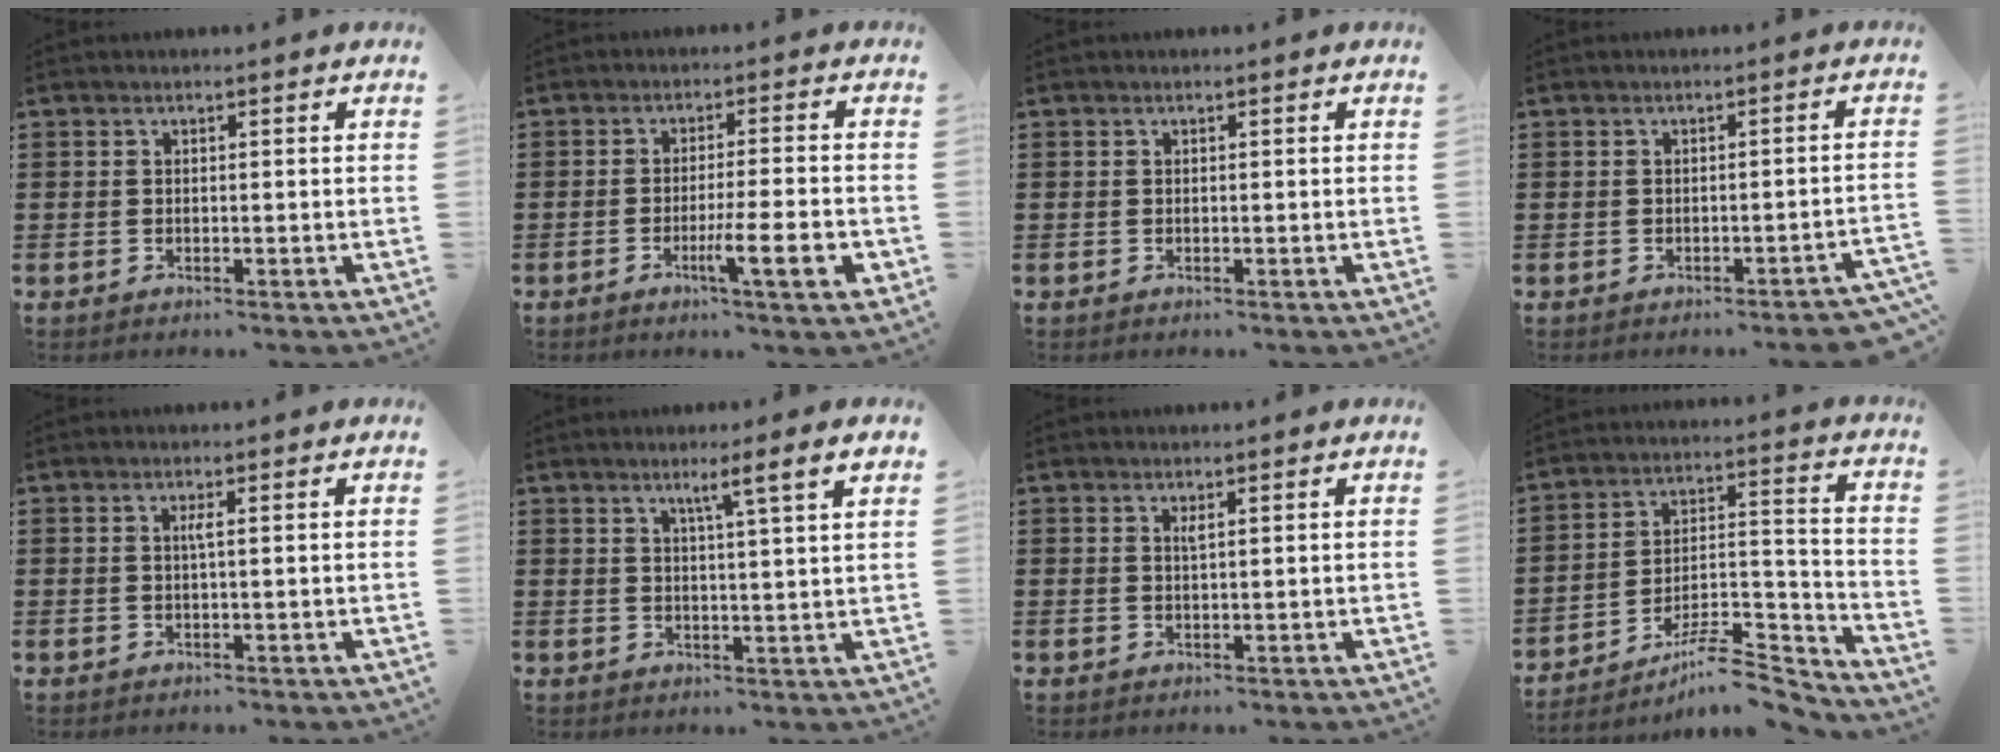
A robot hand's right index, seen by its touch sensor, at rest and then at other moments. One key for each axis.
{"total": 8.2, "fx": -2.9, "fy": 0.8, "fz": 7.6, "tx": -0.121, "ty": -0.006, "tz": -0.047}
{"total": 0.0}
{"total": 1.4, "fx": -1.4, "fy": 0.1, "fz": 0.3, "tx": -0.010, "ty": 0.000, "tz": -0.029}
{"total": 1.3, "fx": 0.1, "fy": -0.2, "fz": 1.3, "tx": -0.024, "ty": -0.003, "tz": 0.000}
{"total": 3.5, "fx": 1.7, "fy": -0.9, "fz": 2.9, "tx": -0.053, "ty": -0.011, "tz": 0.020}
{"total": 0.9, "fx": 0.4, "fy": 0.1, "fz": 0.8, "tx": -0.016, "ty": 0.000, "tz": 0.007}
{"total": 8.7, "fx": -7.2, "fy": 2.3, "fz": 4.3, "tx": -0.058, "ty": 0.022, "tz": -0.134}